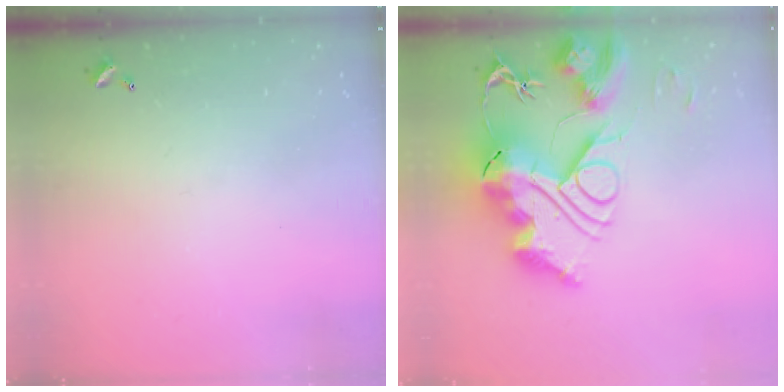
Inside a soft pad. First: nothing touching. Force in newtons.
{"total": 0.7, "press": 0.7, "slide": 0.0}